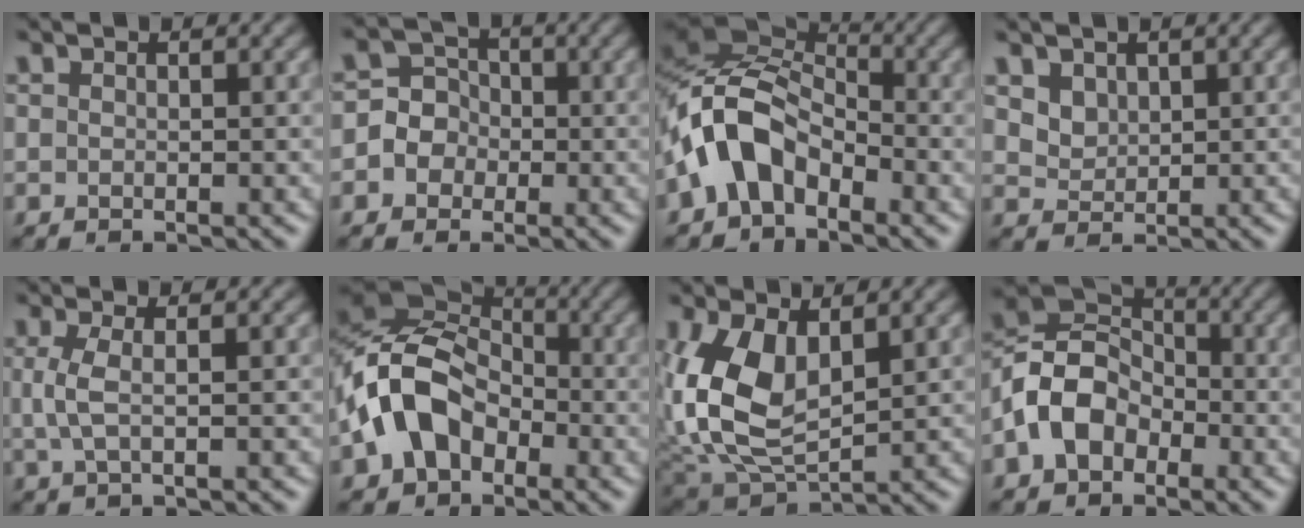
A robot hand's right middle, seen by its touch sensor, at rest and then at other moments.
{"total": 4.8, "force": [-0.9, 4.6, 1.2], "torque": [-0.004, 0.026, -0.042]}
{"total": 6.8, "force": [-2.9, 4.5, 4.2], "torque": [-0.077, 0.019, -0.074]}
{"total": 2.4, "force": [1.6, 1.6, 0.6], "torque": [-0.021, -0.009, 0.041]}
{"total": 2.1, "force": [0.1, 0.6, 2.0], "torque": [-0.047, 0.001, 0.003]}
{"total": 8.1, "force": [-2.3, 5.9, 5.1], "torque": [-0.094, 0.019, -0.063]}
{"total": 8.5, "force": [1.8, 4.9, 6.7], "torque": [-0.158, -0.005, 0.034]}
{"total": 6.6, "force": [-2.3, 4.9, 3.9], "torque": [-0.073, 0.014, -0.059]}